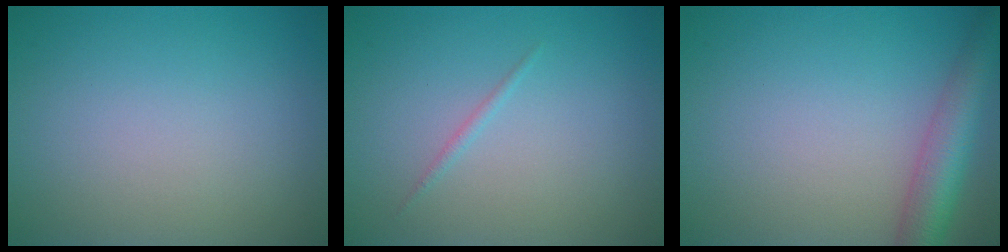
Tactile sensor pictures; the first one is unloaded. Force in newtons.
{"total": 0.6, "press": 0.6, "slide": 0.0}
{"total": 4.9, "press": 4.9, "slide": 0.2}